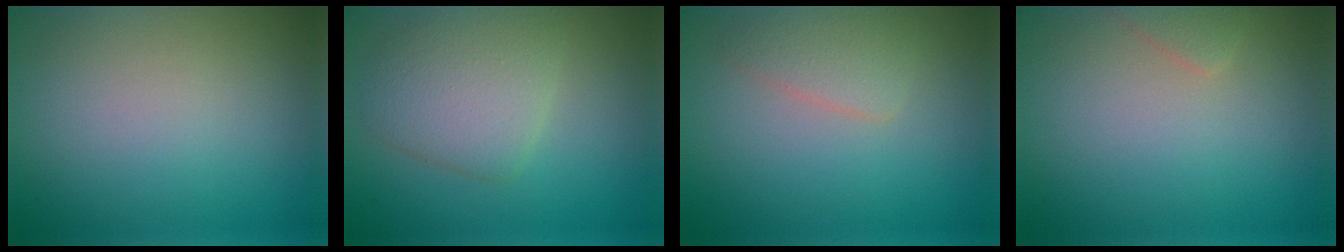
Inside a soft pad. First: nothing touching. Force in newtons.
{"total": 4.5, "press": 4.5, "slide": 0.2}
{"total": 2.2, "press": 2.2, "slide": 0.0}
{"total": 1.1, "press": 1.1, "slide": 0.1}